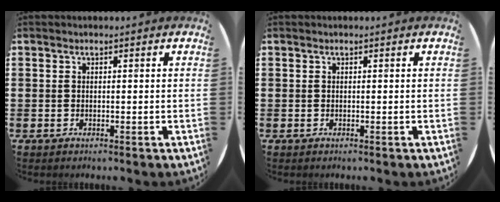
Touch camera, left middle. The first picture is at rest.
{"total": 0.0}